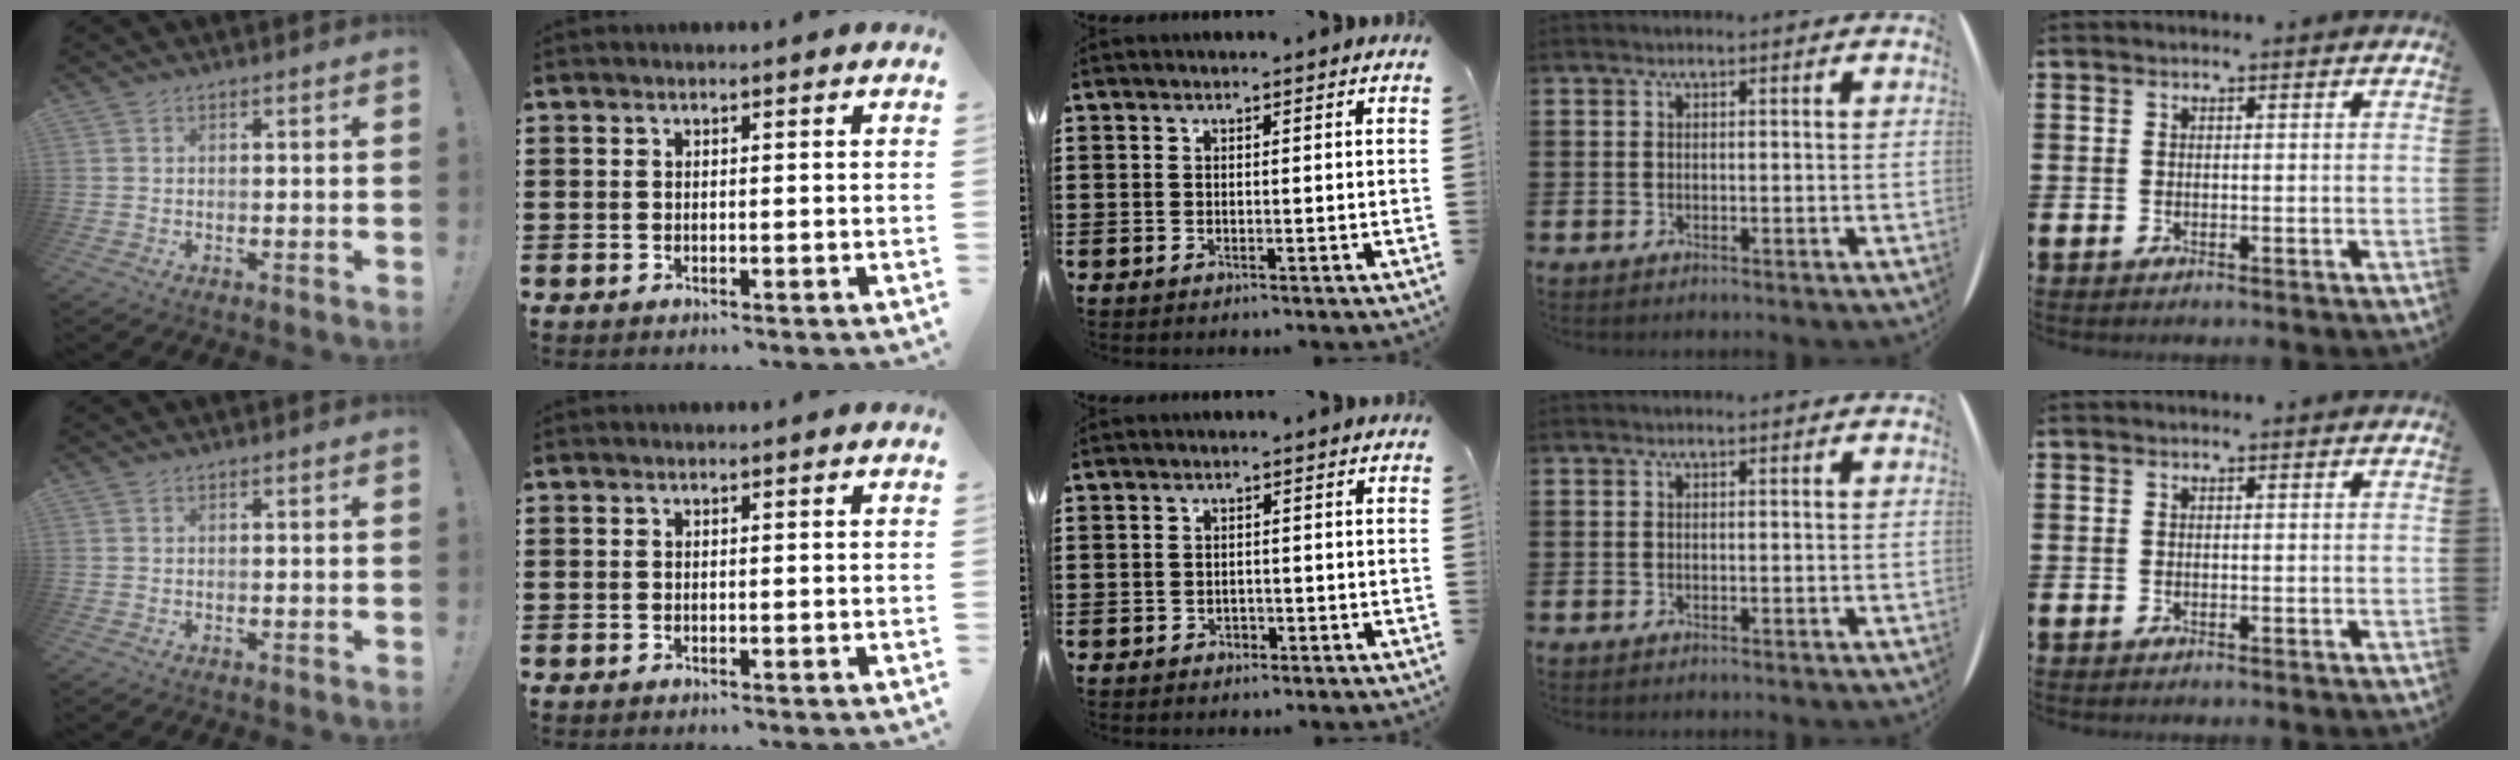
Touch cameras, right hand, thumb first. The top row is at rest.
{"middle": {"total": 0.9, "force": [-0.7, 0.6, 0.2], "torque": [-0.008, 0.001, -0.015]}}